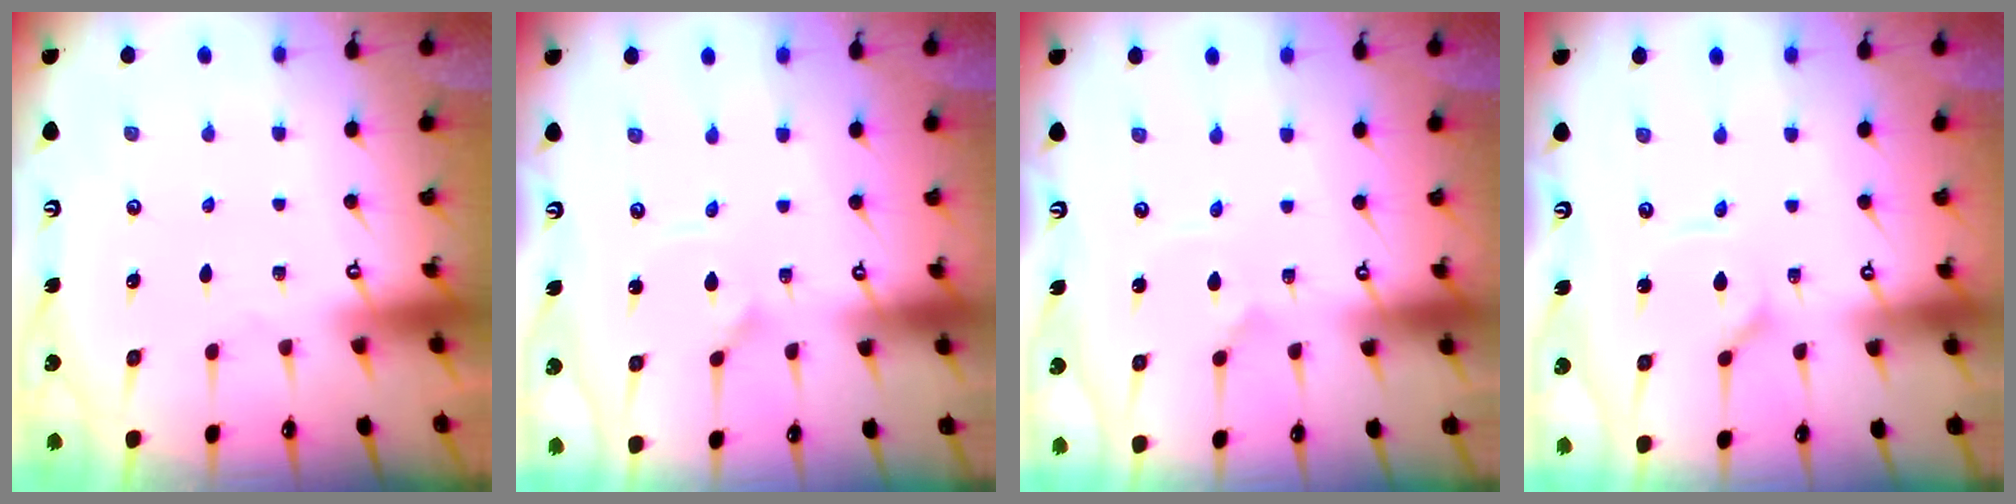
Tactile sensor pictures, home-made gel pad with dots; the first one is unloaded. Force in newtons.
{"total": 2.4, "press": 2.4, "slide": 0.1}
{"total": 2.5, "press": 2.5, "slide": 0.2}
{"total": 2.2, "press": 2.2, "slide": 0.4}